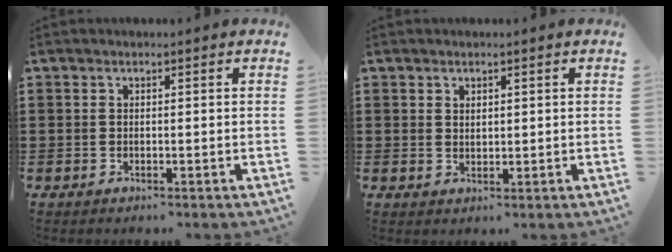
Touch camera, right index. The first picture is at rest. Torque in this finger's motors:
{"motor_torque": [-0.05, 0.72, -0.06, -0.01]}